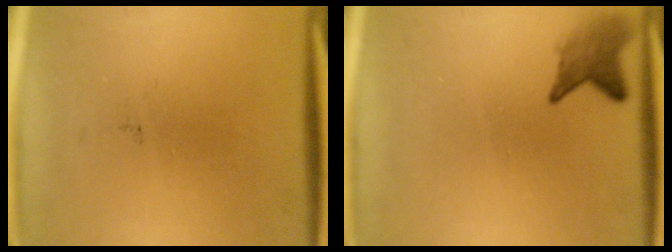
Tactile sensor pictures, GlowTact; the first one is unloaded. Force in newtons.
{"total": 2.9}